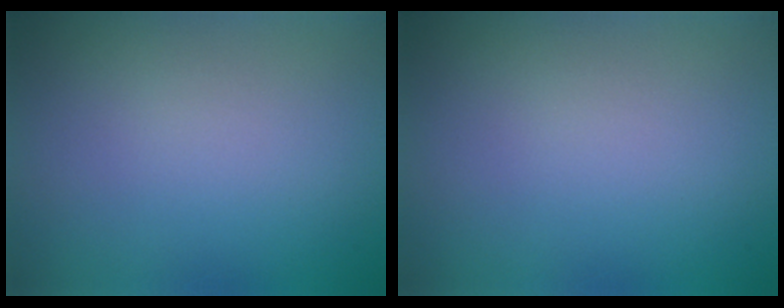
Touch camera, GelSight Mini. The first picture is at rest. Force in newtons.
{"total": 0.0}